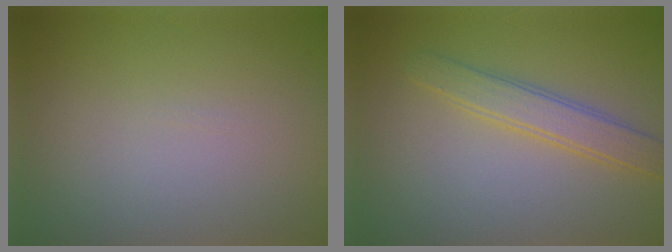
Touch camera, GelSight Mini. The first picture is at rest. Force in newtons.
{"total": 2.9, "press": 2.9, "slide": 0.1}